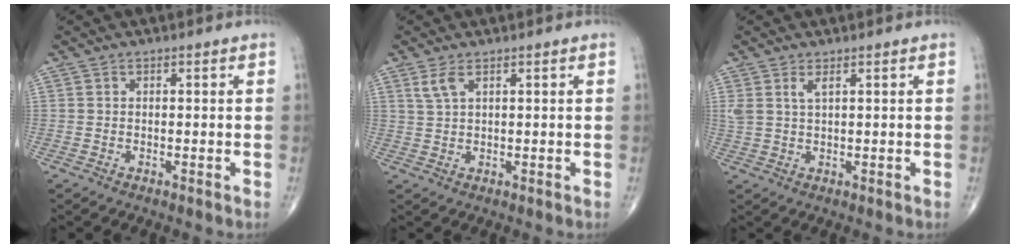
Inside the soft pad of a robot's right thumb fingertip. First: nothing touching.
{"total": 2.7, "force": [1.5, 0.9, 2.0], "torque": [-0.049, 0.004, 0.039]}
{"total": 2.5, "force": [1.3, 0.7, 2.0], "torque": [-0.047, 0.001, 0.033]}